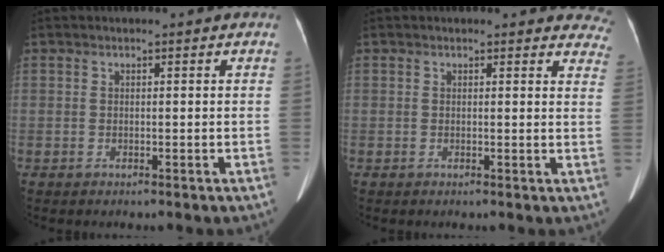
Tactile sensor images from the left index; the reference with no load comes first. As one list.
[{"total": 8.6, "force": [8.1, 2.8, 1.3], "torque": [0.031, -0.023, 0.047]}]